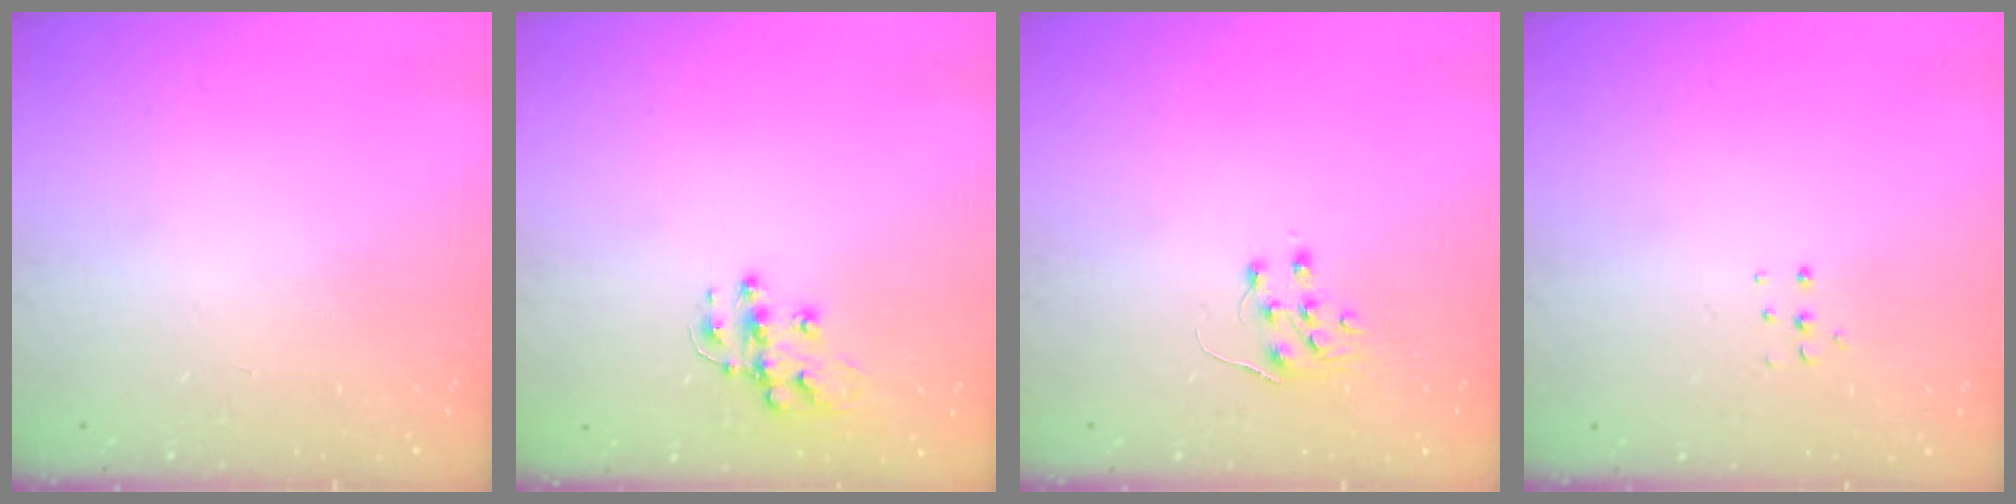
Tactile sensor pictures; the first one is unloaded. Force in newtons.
{"total": 10.7, "press": 10.7, "slide": 0.7}
{"total": 7.1, "press": 7.1, "slide": 0.6}
{"total": 4.0, "press": 4.0, "slide": 0.5}